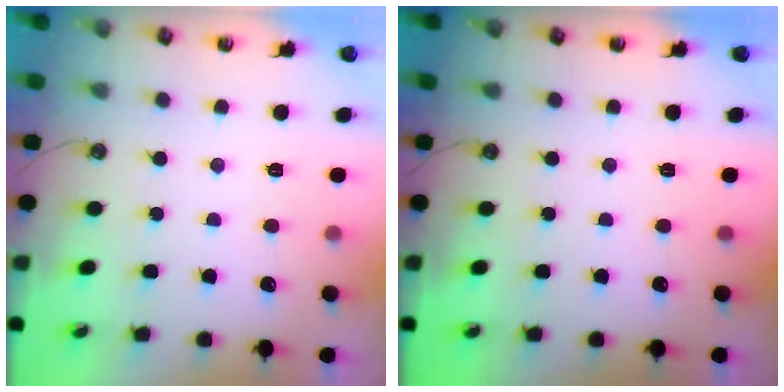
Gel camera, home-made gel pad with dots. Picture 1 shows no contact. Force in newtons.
{"total": 0.0}